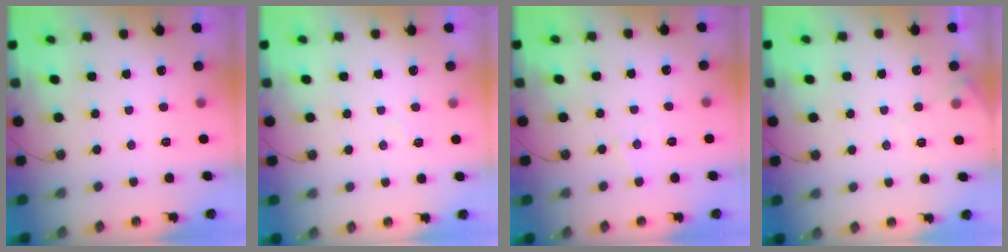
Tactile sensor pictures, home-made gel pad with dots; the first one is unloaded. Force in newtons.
{"total": 4.6, "press": 4.6, "slide": 0.7}
{"total": 3.8, "press": 3.7, "slide": 0.5}
{"total": 5.6, "press": 5.6, "slide": 0.7}